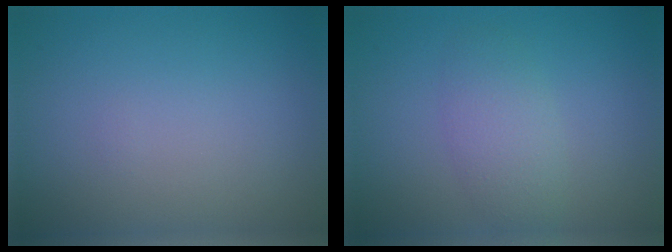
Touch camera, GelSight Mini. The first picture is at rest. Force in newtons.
{"total": 2.7, "press": 2.7, "slide": 0.1}